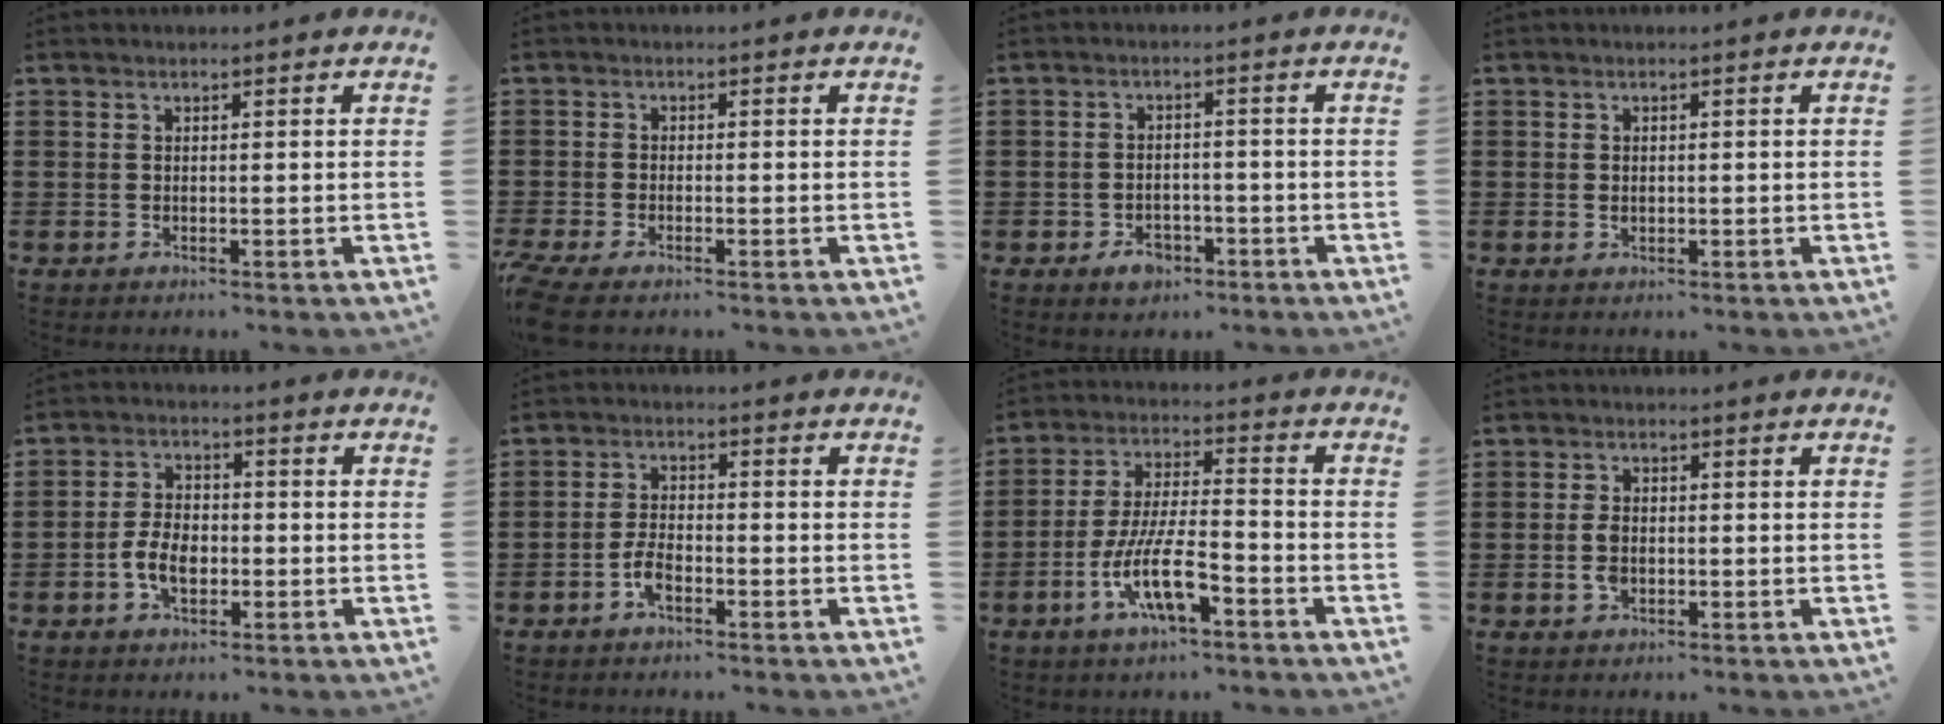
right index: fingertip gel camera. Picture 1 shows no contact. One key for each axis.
{"total": 1.9, "fx": -1.8, "fy": 0.2, "fz": 0.8, "tx": -0.031, "ty": -0.006, "tz": -0.040}
{"total": 3.1, "fx": -2.0, "fy": 2.0, "fz": 1.4, "tx": -0.019, "ty": -0.001, "tz": -0.040}
{"total": 0.7, "fx": 0.1, "fy": 0.6, "fz": 0.3, "tx": -0.007, "ty": 0.004, "tz": 0.002}
{"total": 5.2, "fx": -1.6, "fy": 3.1, "fz": 3.9, "tx": -0.091, "ty": 0.002, "tz": -0.033}
{"total": 3.7, "fx": -1.9, "fy": 1.6, "fz": 2.8, "tx": -0.071, "ty": -0.003, "tz": -0.041}
{"total": 10.6, "fx": -5.0, "fy": 3.3, "fz": 8.8, "tx": -0.189, "ty": -0.003, "tz": -0.094}
{"total": 2.7, "fx": -0.4, "fy": 1.6, "fz": 2.1, "tx": -0.056, "ty": -0.004, "tz": -0.012}